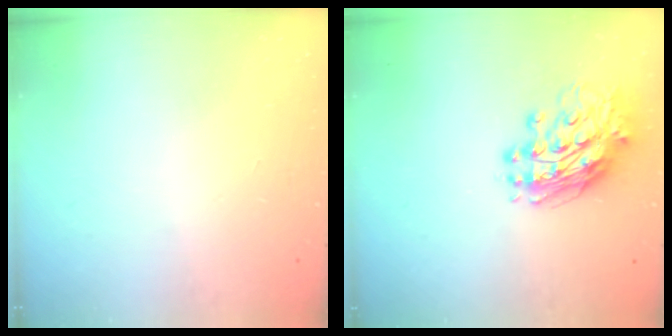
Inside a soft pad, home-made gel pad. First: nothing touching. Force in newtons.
{"total": 12.2, "press": 12.1, "slide": 1.3}